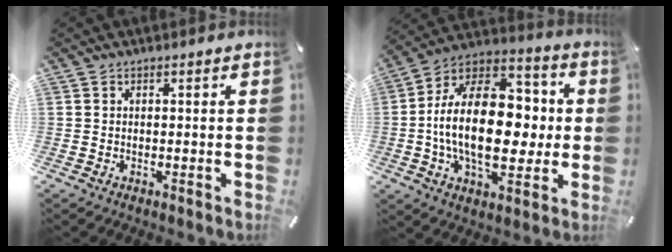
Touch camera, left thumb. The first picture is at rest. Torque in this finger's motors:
{"motor_torque": [0.96, 1.25, 2.62, 0.15, 0.35]}